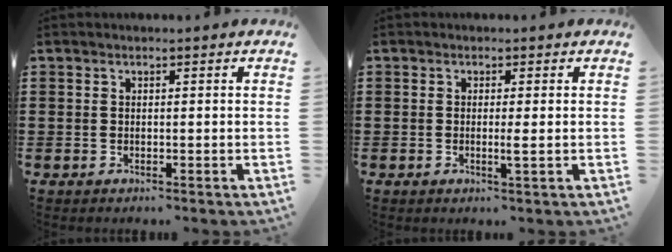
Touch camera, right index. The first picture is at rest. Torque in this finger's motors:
{"motor_torque": [0.09, 2.05, 0.01, 0.01]}